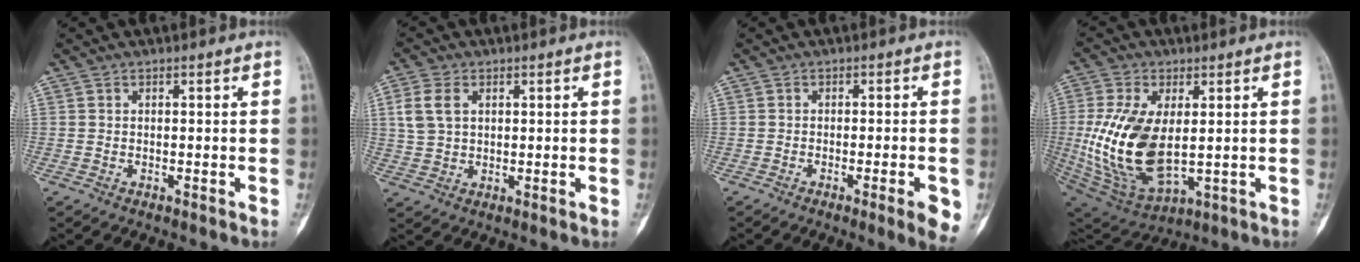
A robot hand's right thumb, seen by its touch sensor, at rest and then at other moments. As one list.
[{"total": 6.1, "force": [1.9, 4.2, 3.9], "torque": [-0.079, 0.002, 0.041]}, {"total": 5.7, "force": [-2.2, 0.8, 5.2], "torque": [-0.069, -0.004, -0.027]}, {"total": 18.6, "force": [0.5, 10.0, 15.7], "torque": [-0.321, -0.016, 0.030]}]